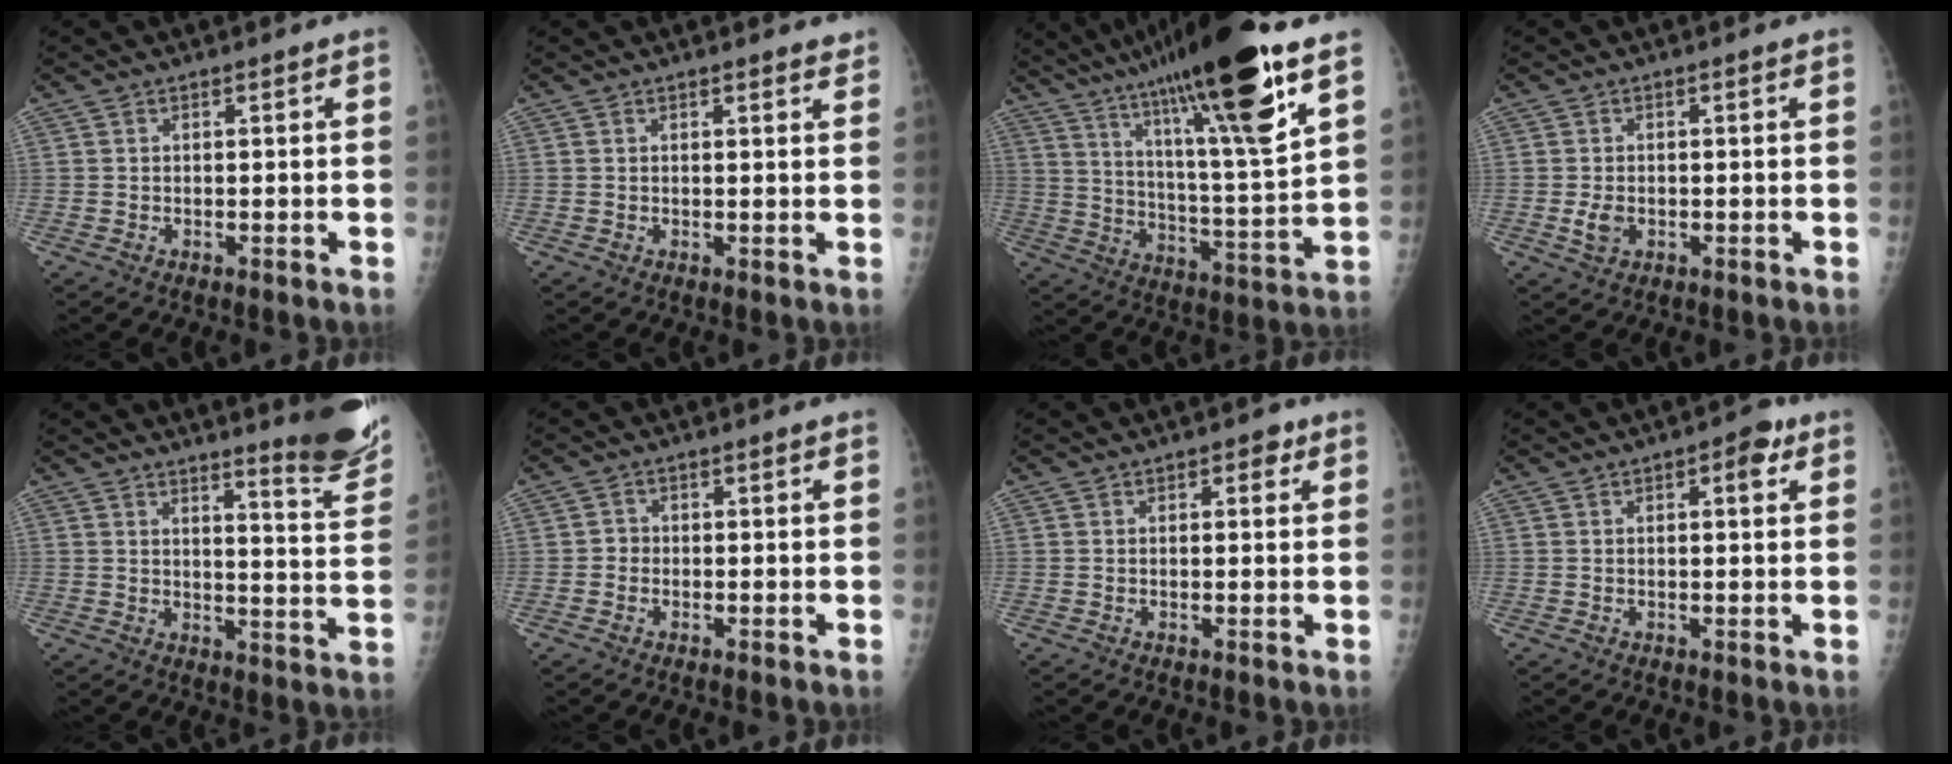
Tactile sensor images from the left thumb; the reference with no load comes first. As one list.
[{"total": 2.2, "force": [1.9, 0.5, 1.0], "torque": [-0.003, -0.004, 0.019]}, {"total": 25.3, "force": [16.0, 2.7, 19.5], "torque": [-0.313, -0.048, 0.267]}, {"total": 2.6, "force": [-0.5, 1.8, 1.9], "torque": [-0.037, -0.002, -0.007]}, {"total": 11.8, "force": [9.8, 0.9, 6.5], "torque": [-0.063, -0.091, 0.118]}, {"total": 1.5, "force": [-0.5, 1.3, 0.4], "torque": [0.005, 0.007, -0.013]}, {"total": 2.3, "force": [1.1, 1.4, 1.5], "torque": [-0.006, 0.000, 0.010]}, {"total": 3.9, "force": [1.6, 1.7, 3.1], "torque": [-0.029, 0.001, 0.014]}]